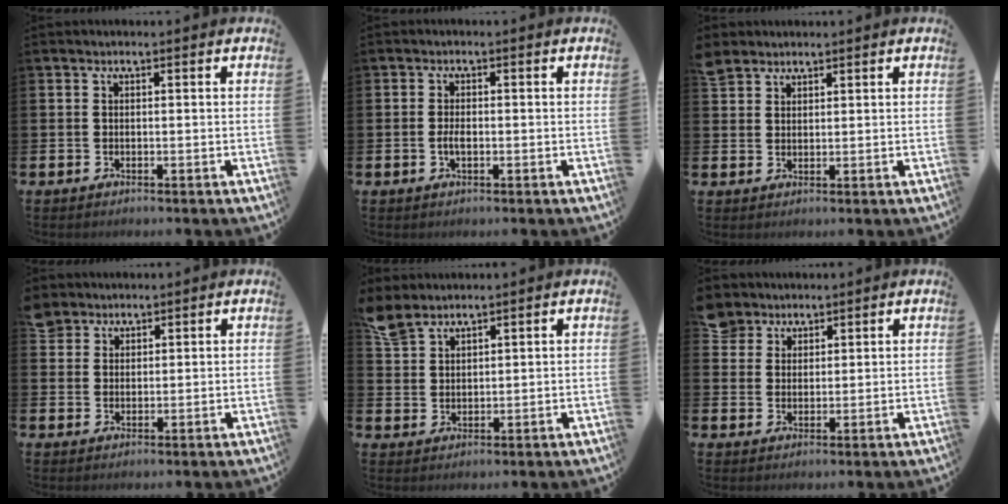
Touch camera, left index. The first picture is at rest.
{"total": 1.8, "force": [-0.3, 0.8, 1.5], "torque": [-0.029, 0.001, -0.007]}
{"total": 3.2, "force": [2.9, 1.2, 0.0], "torque": [0.000, -0.008, 0.055]}
{"total": 3.7, "force": [3.3, 1.7, -0.2], "torque": [-0.001, -0.009, 0.061]}
{"total": 4.7, "force": [4.3, 1.7, 0.8], "torque": [-0.021, -0.020, 0.080]}
{"total": 4.7, "force": [4.1, 2.2, -0.2], "torque": [0.000, -0.019, 0.076]}